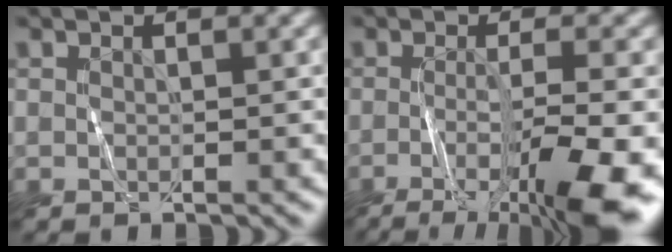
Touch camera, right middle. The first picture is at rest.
{"total": 9.5, "force": [-4.1, 1.9, 8.4], "torque": [-0.128, -0.012, -0.062]}